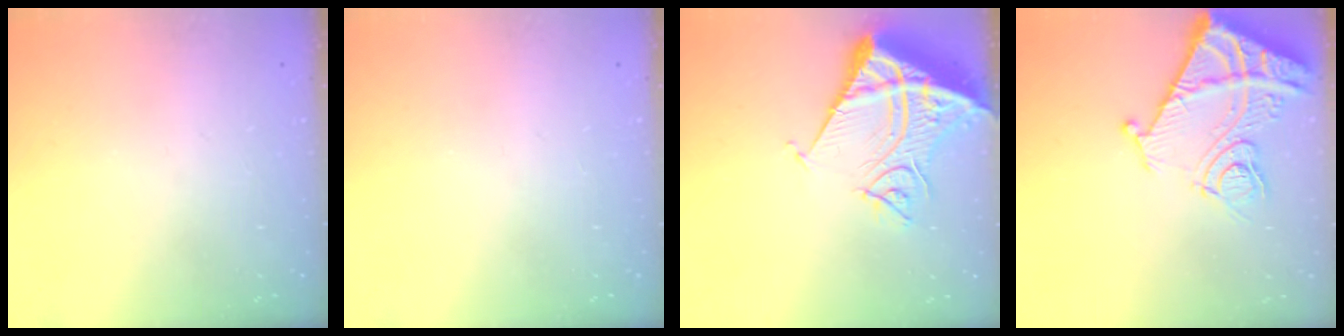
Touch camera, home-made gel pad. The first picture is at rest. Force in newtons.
{"total": 0.0}
{"total": 16.9, "press": 16.7, "slide": 2.3}
{"total": 14.7, "press": 14.6, "slide": 1.7}